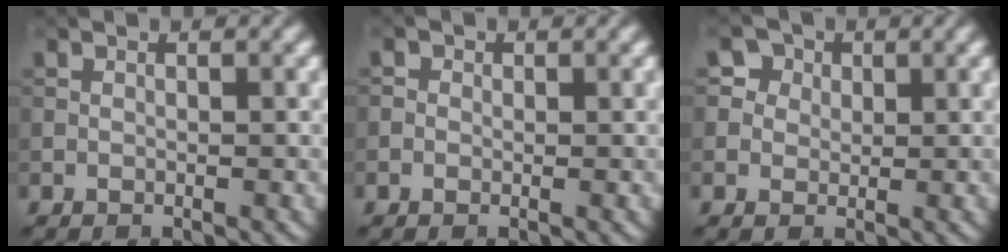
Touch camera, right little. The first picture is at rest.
{"total": 0.8, "force": [0.1, 0.8, 0.2], "torque": [0.000, -0.005, -0.003]}
{"total": 4.0, "force": [2.0, 3.2, 1.3], "torque": [-0.023, 0.003, 0.021]}